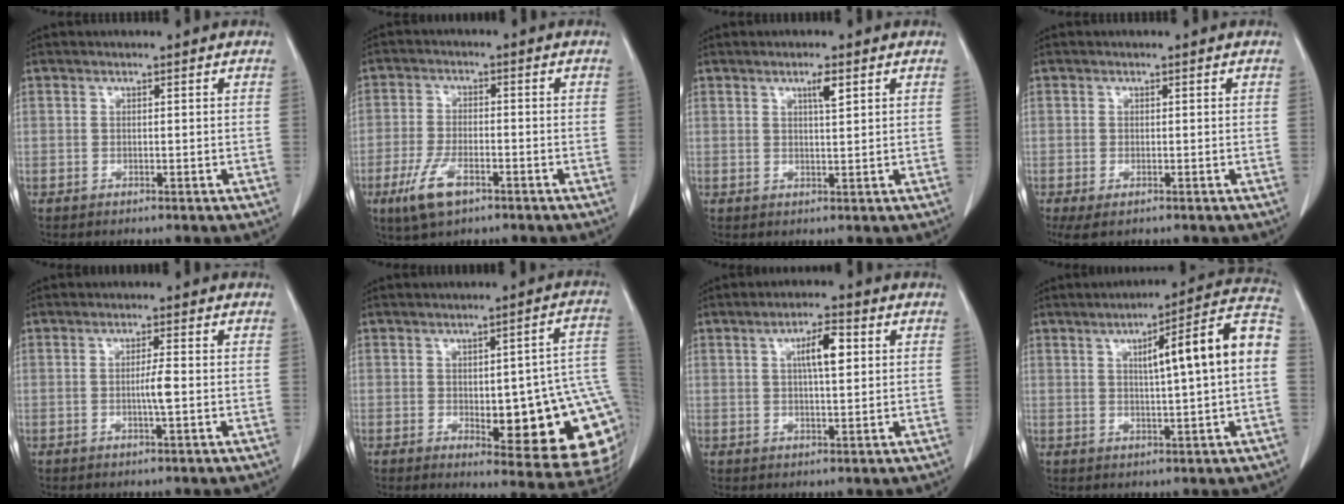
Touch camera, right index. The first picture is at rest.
{"total": 6.9, "force": [-3.8, 2.5, 5.2], "torque": [-0.113, -0.012, -0.067]}
{"total": 2.5, "force": [1.3, 0.2, 2.1], "torque": [-0.039, -0.002, 0.022]}
{"total": 3.1, "force": [-1.8, 1.1, 2.2], "torque": [-0.041, -0.010, -0.027]}
{"total": 2.5, "force": [-0.3, -0.2, 2.5], "torque": [-0.045, 0.000, -0.004]}
{"total": 20.0, "force": [-3.0, 5.4, 19.0], "torque": [-0.148, 0.020, -0.014]}
{"total": 5.4, "force": [1.5, 1.2, 5.0], "torque": [-0.089, 0.007, 0.025]}
{"total": 13.2, "force": [1.6, 0.4, 13.1], "torque": [-0.184, 0.030, 0.020]}